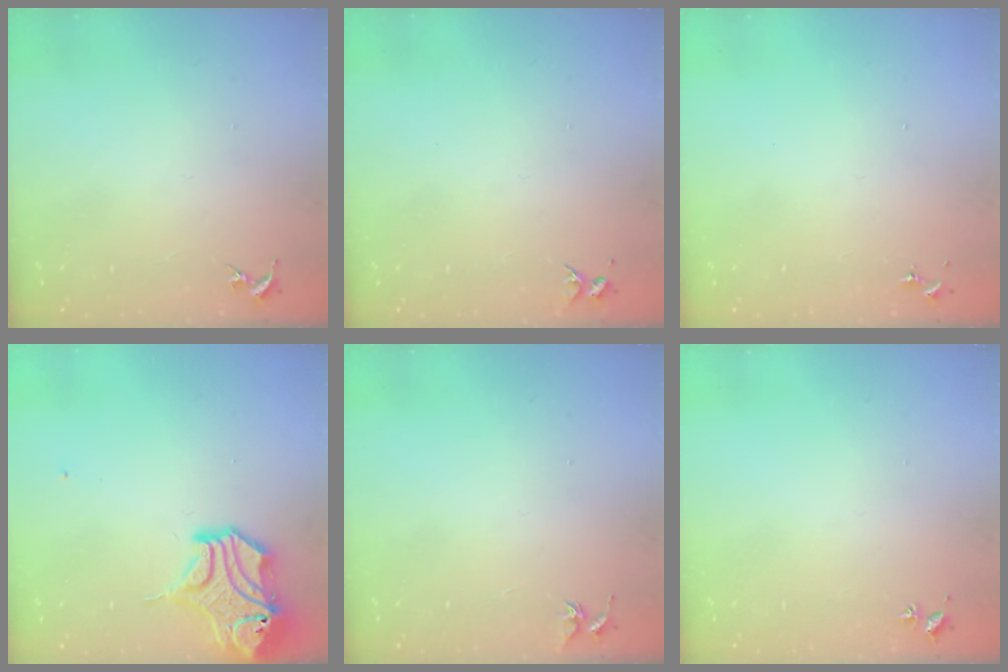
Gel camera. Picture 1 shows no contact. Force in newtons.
{"total": 3.7, "press": 3.6, "slide": 0.4}
{"total": 0.0}
{"total": 14.5, "press": 14.4, "slide": 2.2}
{"total": 3.7, "press": 3.7, "slide": 0.4}
{"total": 2.0, "press": 2.0, "slide": 0.3}